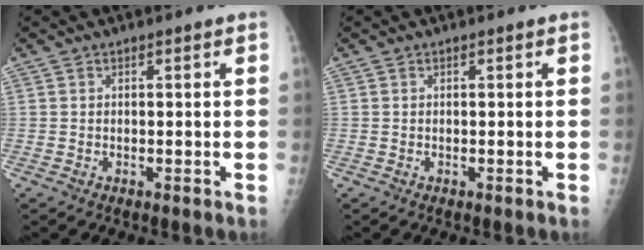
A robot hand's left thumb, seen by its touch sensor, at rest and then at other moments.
{"total": 0.0}